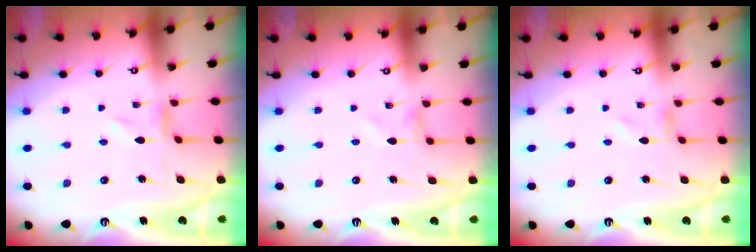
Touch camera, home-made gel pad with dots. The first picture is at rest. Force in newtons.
{"total": 0.0}
{"total": 1.0, "press": 1.0, "slide": 0.0}